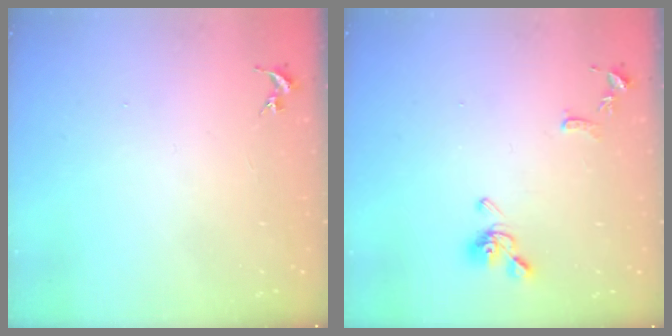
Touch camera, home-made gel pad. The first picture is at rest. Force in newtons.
{"total": 10.1, "press": 10.1, "slide": 1.2}